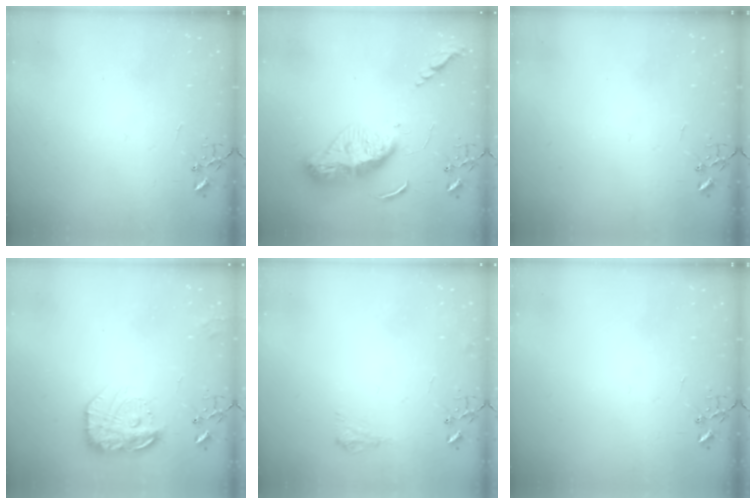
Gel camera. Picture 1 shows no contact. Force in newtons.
{"total": 14.6, "press": 14.5, "slide": 1.2}
{"total": 0.0}
{"total": 17.1, "press": 17.0, "slide": 1.2}
{"total": 7.3, "press": 7.3, "slide": 1.0}
{"total": 0.0}